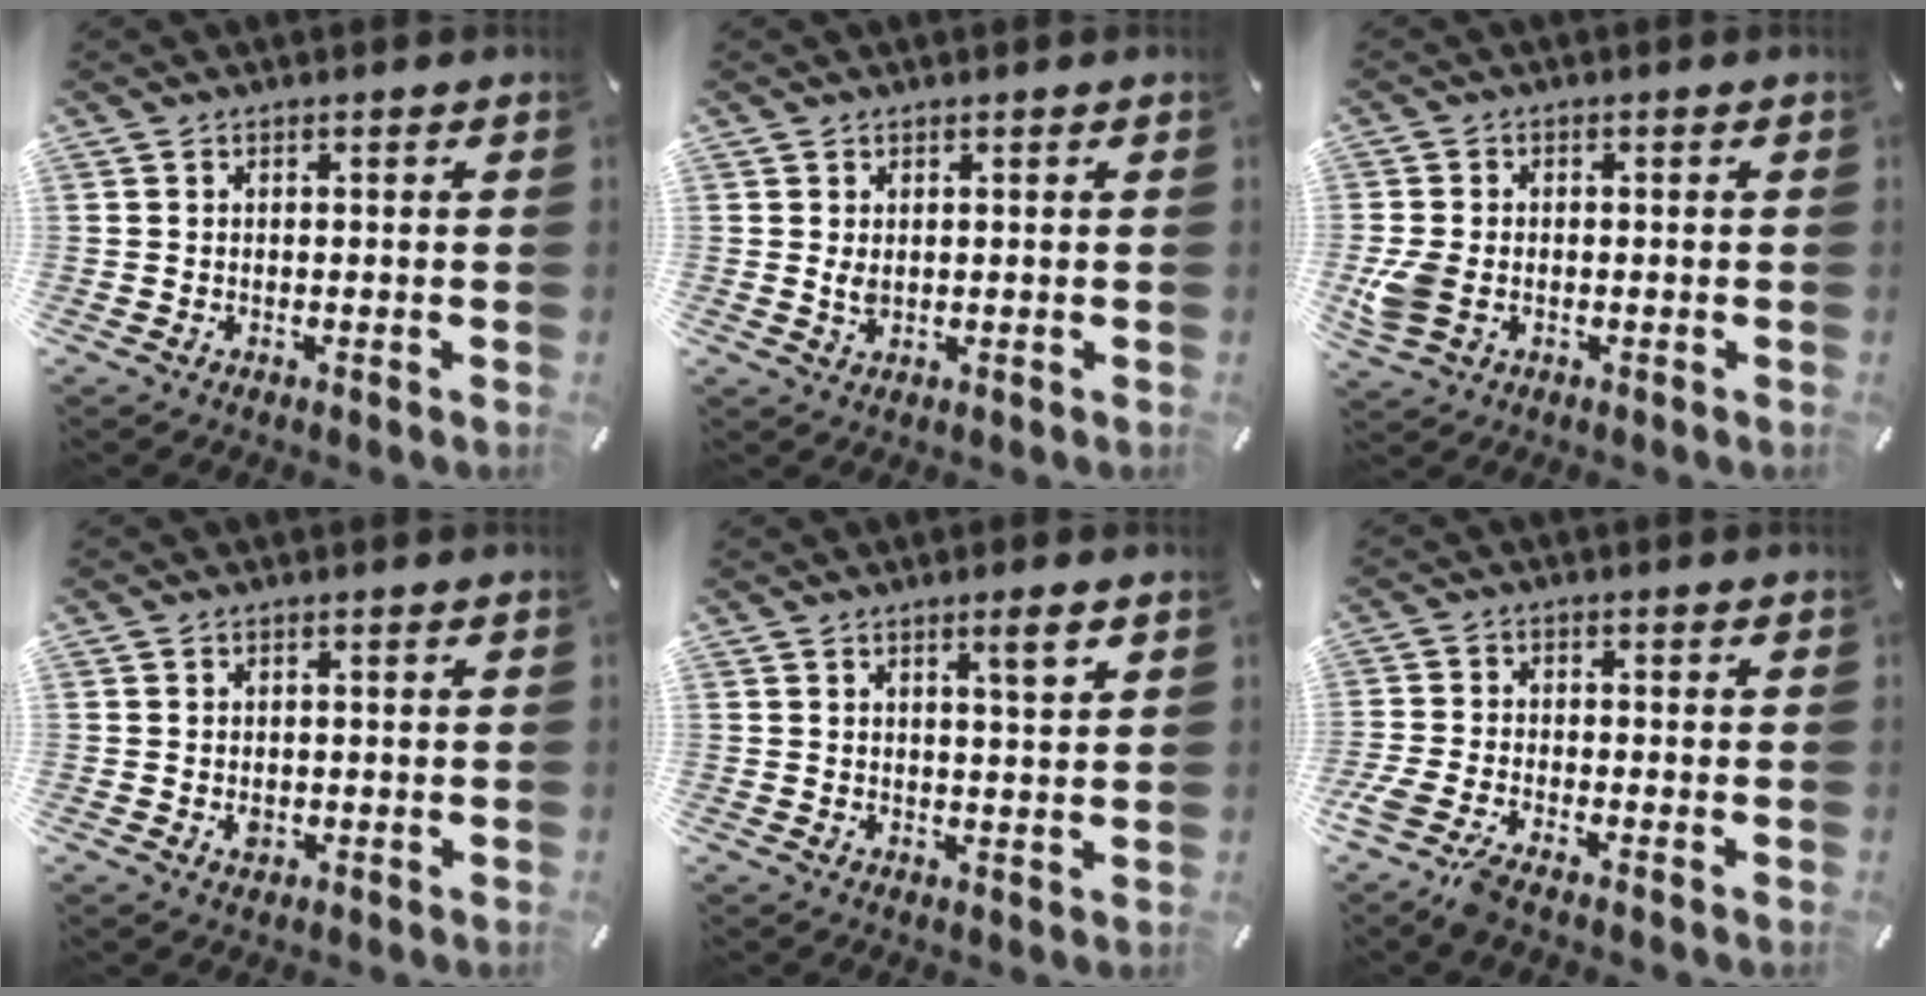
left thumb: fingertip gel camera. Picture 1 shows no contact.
{"total": 1.9, "force": [0.4, 1.0, 1.5], "torque": [-0.033, 0.001, 0.006]}
{"total": 5.6, "force": [-1.0, 4.0, 3.8], "torque": [-0.090, 0.002, -0.018]}
{"total": 1.7, "force": [-0.3, 1.3, 0.9], "torque": [-0.019, 0.003, -0.005]}
{"total": 4.9, "force": [2.6, 0.5, 4.0], "torque": [-0.068, -0.007, 0.040]}
{"total": 4.9, "force": [-4.1, 0.8, 2.7], "torque": [-0.075, -0.005, -0.081]}